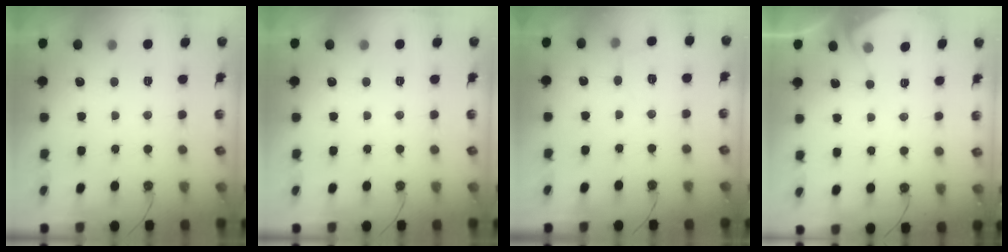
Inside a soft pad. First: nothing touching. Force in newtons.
{"total": 0.0}
{"total": 4.9, "press": 4.8, "slide": 0.8}
{"total": 5.3, "press": 5.2, "slide": 0.5}